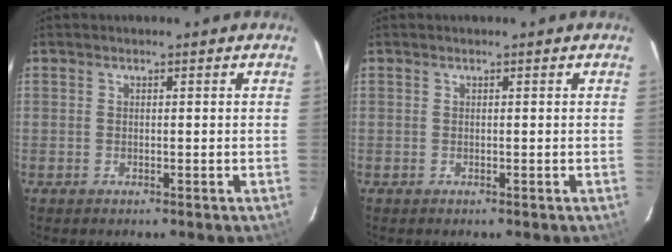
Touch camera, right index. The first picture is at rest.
{"total": 0.0}